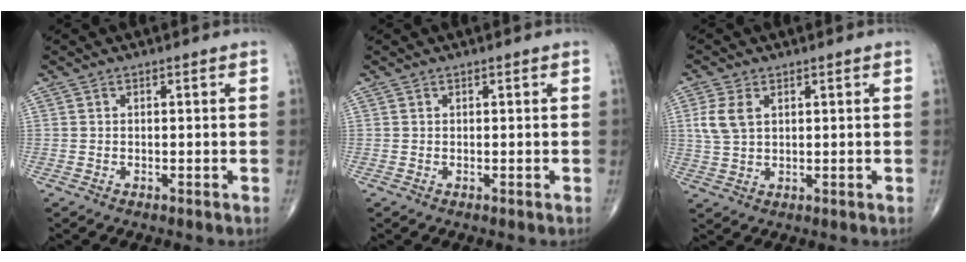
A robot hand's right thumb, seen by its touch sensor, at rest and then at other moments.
{"total": 0.0}
{"total": 5.3, "force": [1.6, 3.2, 3.9], "torque": [-0.088, 0.002, 0.034]}